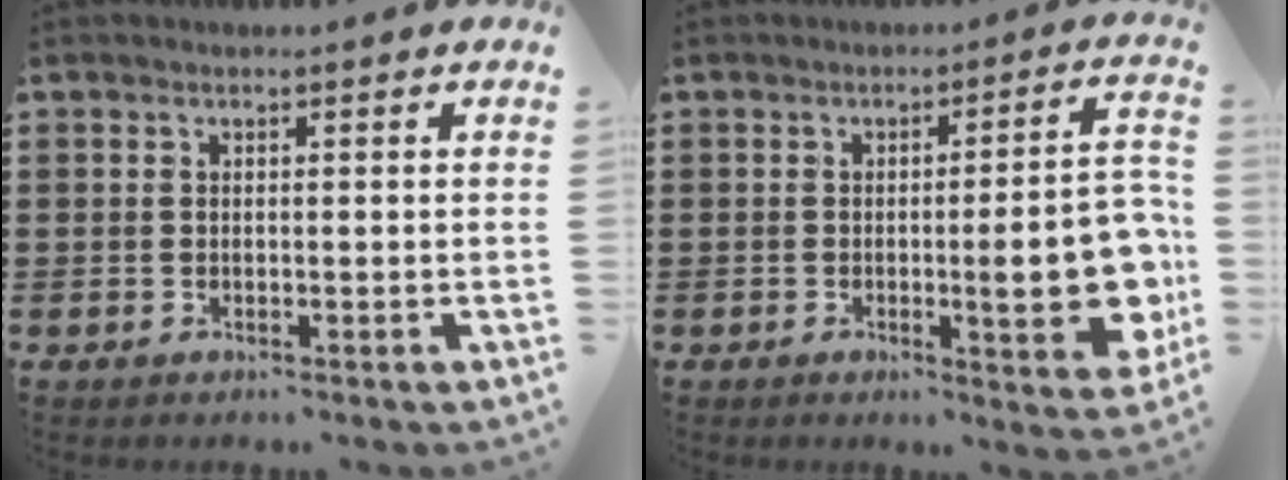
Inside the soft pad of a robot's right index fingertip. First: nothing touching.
{"total": 11.3, "force": [-1.7, 2.5, 10.9], "torque": [-0.142, -0.012, -0.026]}